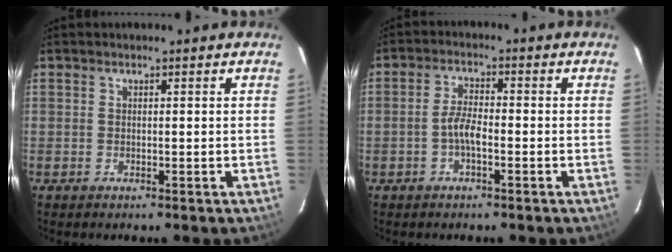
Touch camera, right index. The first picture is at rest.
{"total": 3.9, "force": [-1.5, 1.2, 3.4], "torque": [-0.073, 0.008, -0.028]}